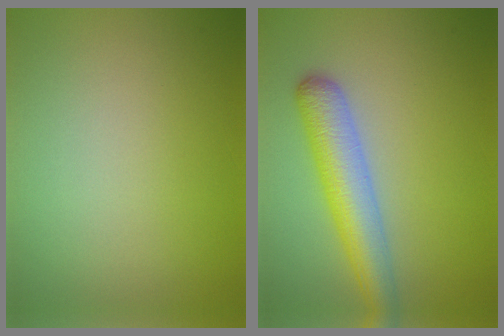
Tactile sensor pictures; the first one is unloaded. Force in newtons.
{"total": 5.2, "press": 5.2, "slide": 0.3}